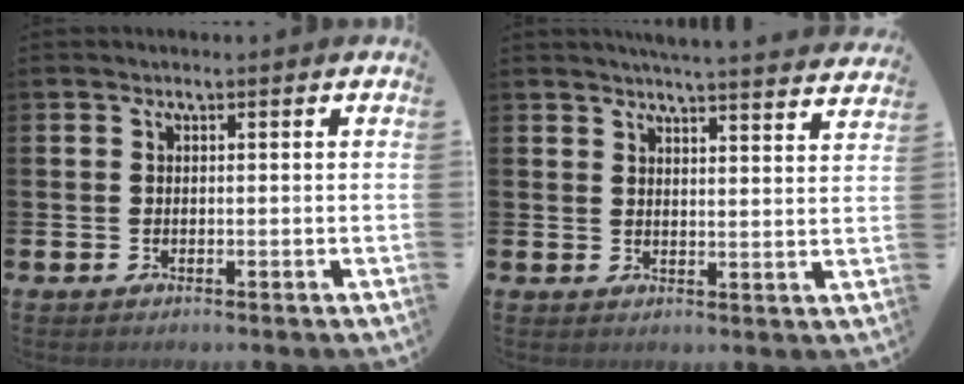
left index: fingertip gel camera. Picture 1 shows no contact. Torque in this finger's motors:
{"motor_torque": [0.12, -0.27, 0.02, 0.03]}